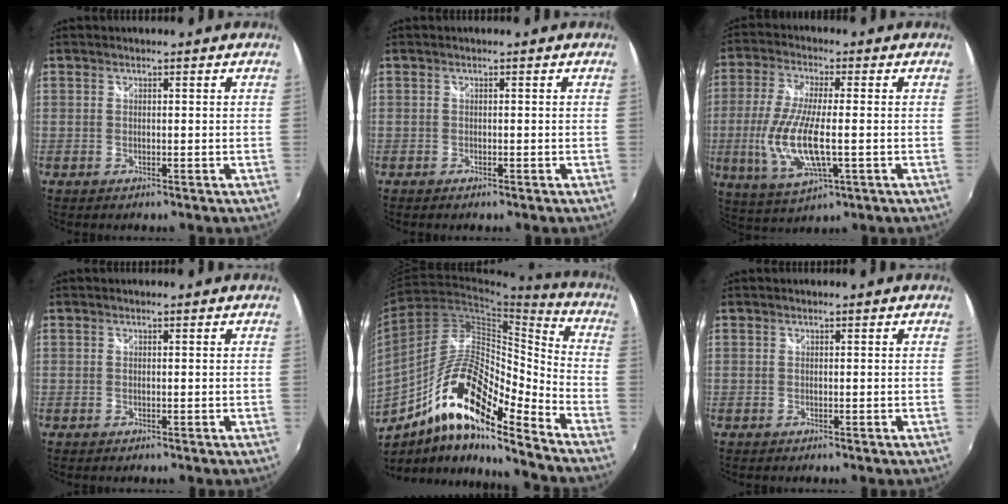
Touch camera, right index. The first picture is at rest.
{"total": 0.7, "force": [-0.6, 0.3, 0.3], "torque": [-0.008, -0.004, -0.012]}
{"total": 13.3, "force": [-2.3, 3.9, 12.5], "torque": [-0.260, -0.018, -0.038]}
{"total": 0.0}
{"total": 18.7, "force": [-11.2, 4.8, 14.2], "torque": [-0.255, 0.005, -0.219]}
{"total": 0.0}